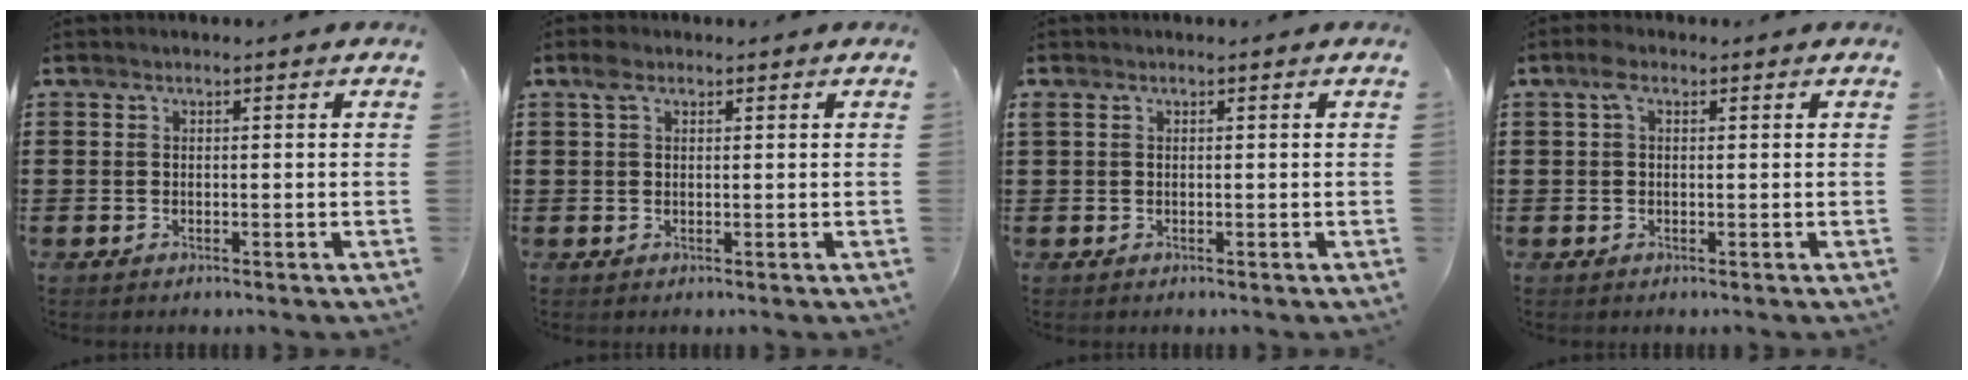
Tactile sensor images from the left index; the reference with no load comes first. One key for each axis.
{"total": 1.9, "fx": 1.0, "fy": 1.2, "fz": 1.2, "tx": -0.027, "ty": 0.007, "tz": 0.018}
{"total": 0.6, "fx": 0.3, "fy": 0.4, "fz": 0.3, "tx": -0.008, "ty": 0.004, "tz": 0.005}
{"total": 2.4, "fx": 0.9, "fy": 1.2, "fz": 1.8, "tx": -0.041, "ty": 0.008, "tz": 0.015}